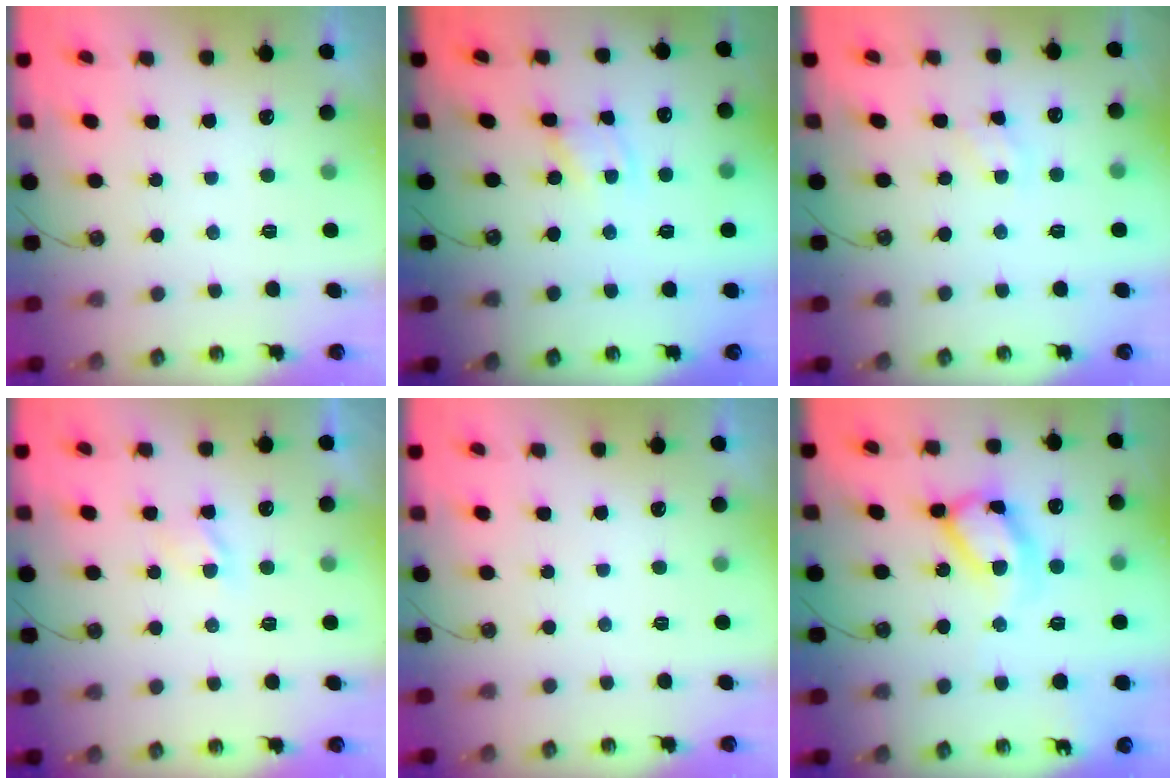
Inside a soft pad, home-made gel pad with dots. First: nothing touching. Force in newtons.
{"total": 1.9, "press": 1.9, "slide": 0.2}
{"total": 2.4, "press": 2.4, "slide": 0.4}
{"total": 2.2, "press": 2.1, "slide": 0.4}
{"total": 0.0}
{"total": 15.9, "press": 15.9, "slide": 1.1}